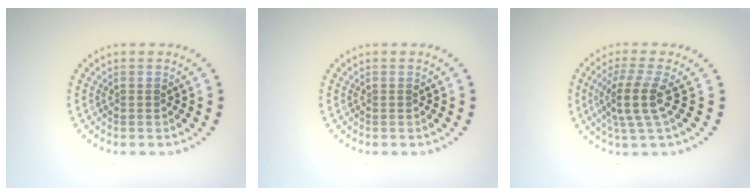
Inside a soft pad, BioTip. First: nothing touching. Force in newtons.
{"total": 0.0}
{"total": 3.6, "press": 2.7, "slide": 2.4}